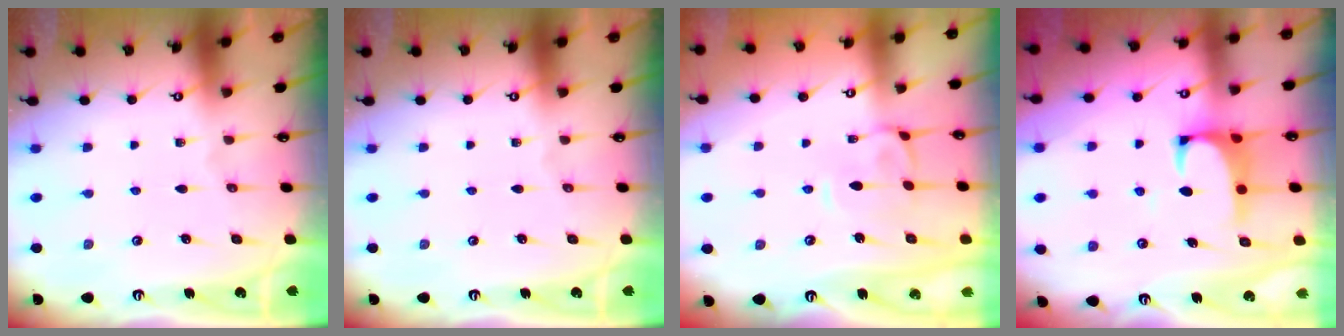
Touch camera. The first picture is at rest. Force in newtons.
{"total": 0.0}
{"total": 0.9, "press": 0.3, "slide": 0.8}
{"total": 1.7, "press": 1.5, "slide": 0.7}